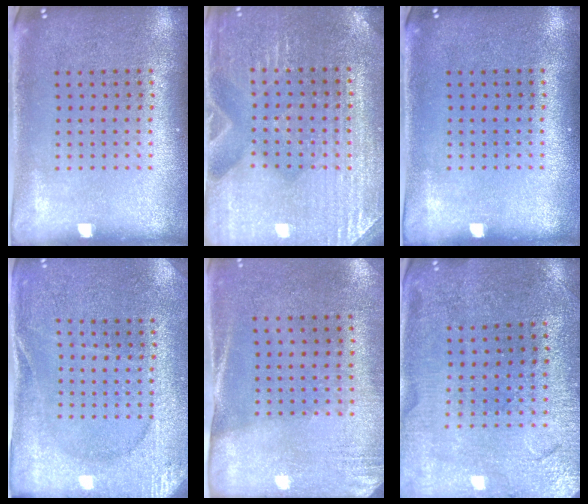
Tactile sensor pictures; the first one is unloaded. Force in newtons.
{"total": 3.3, "press": 3.3, "slide": 0.5}
{"total": 0.0}
{"total": 2.7, "press": 2.7, "slide": 0.2}
{"total": 2.6, "press": 2.3, "slide": 1.3}
{"total": 1.0, "press": 0.9, "slide": 0.3}